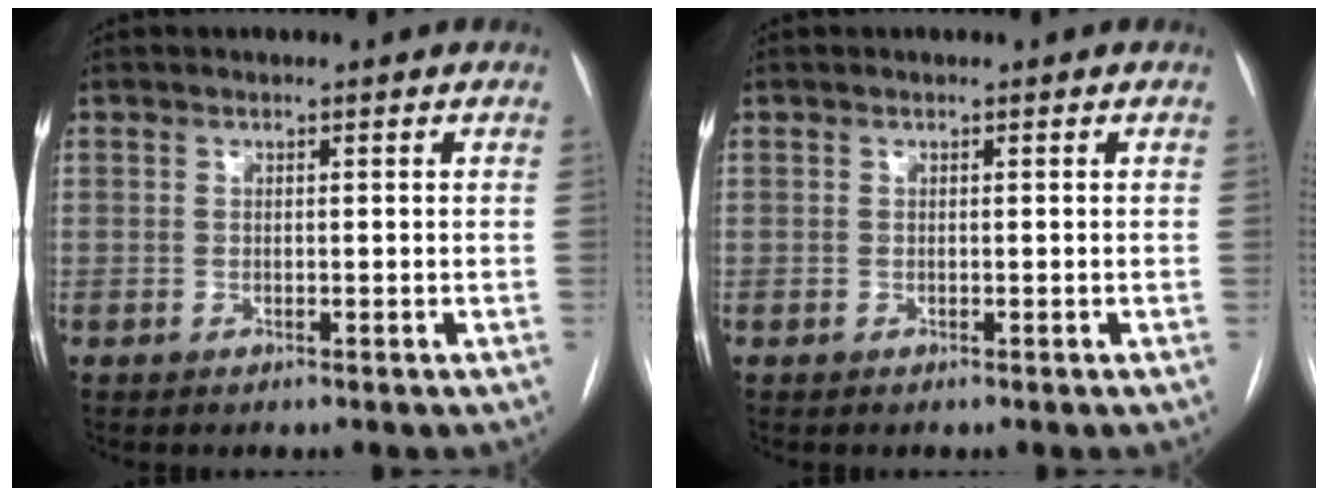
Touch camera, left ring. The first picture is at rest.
{"total": 0.0}